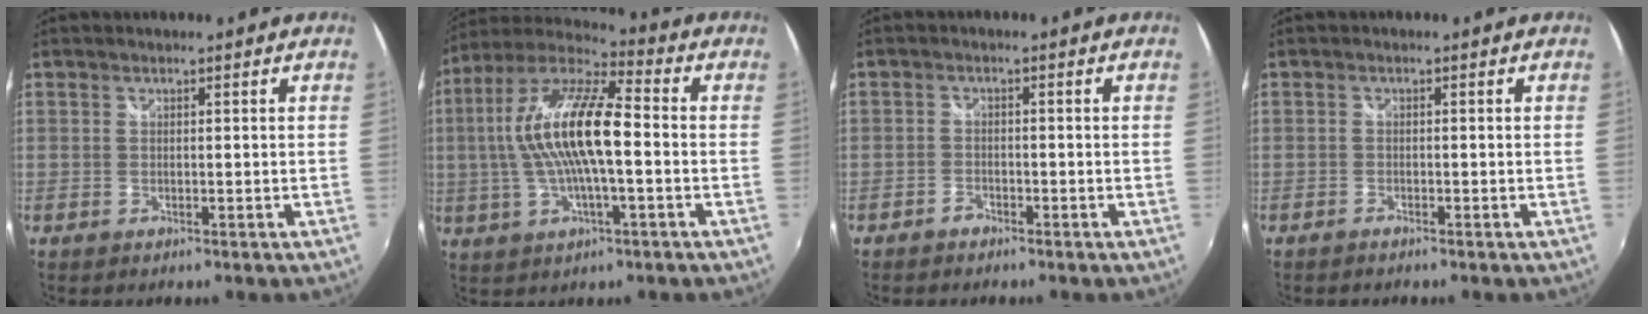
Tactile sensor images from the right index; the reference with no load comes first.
{"total": 16.6, "force": [-0.3, 4.4, 16.0], "torque": [-0.300, 0.012, -0.016]}
{"total": 1.9, "force": [-1.6, 0.9, 0.3], "torque": [-0.012, 0.002, -0.031]}
{"total": 1.0, "force": [-0.9, 0.3, 0.3], "torque": [-0.011, -0.003, -0.020]}